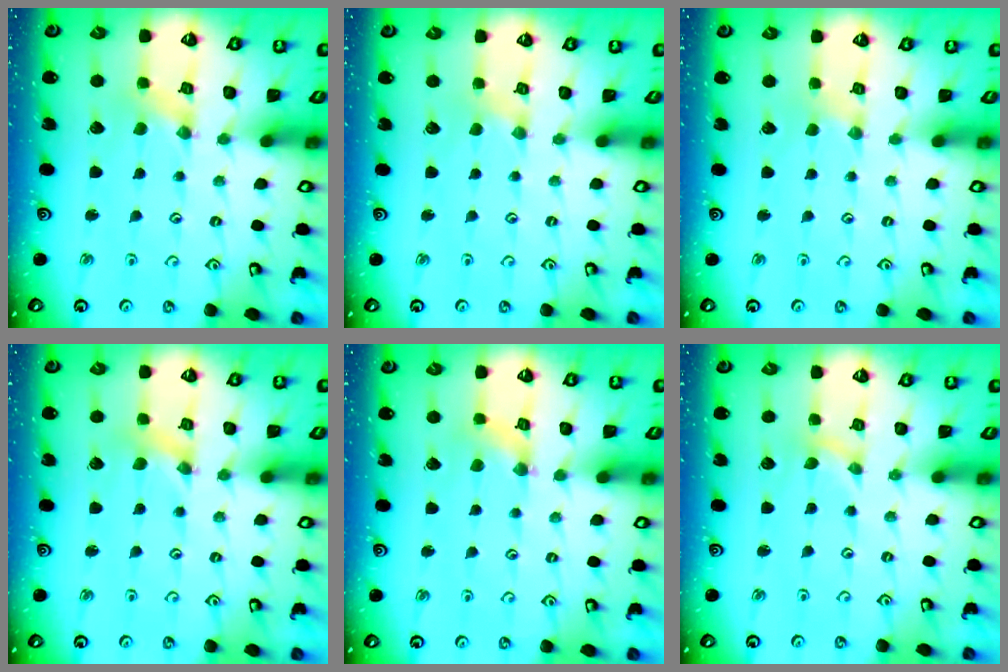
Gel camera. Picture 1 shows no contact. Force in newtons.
{"total": 0.5, "press": 0.5, "slide": 0.1}
{"total": 1.2, "press": 1.1, "slide": 0.2}
{"total": 1.7, "press": 1.6, "slide": 0.3}
{"total": 1.5, "press": 1.4, "slide": 0.3}
{"total": 0.0}